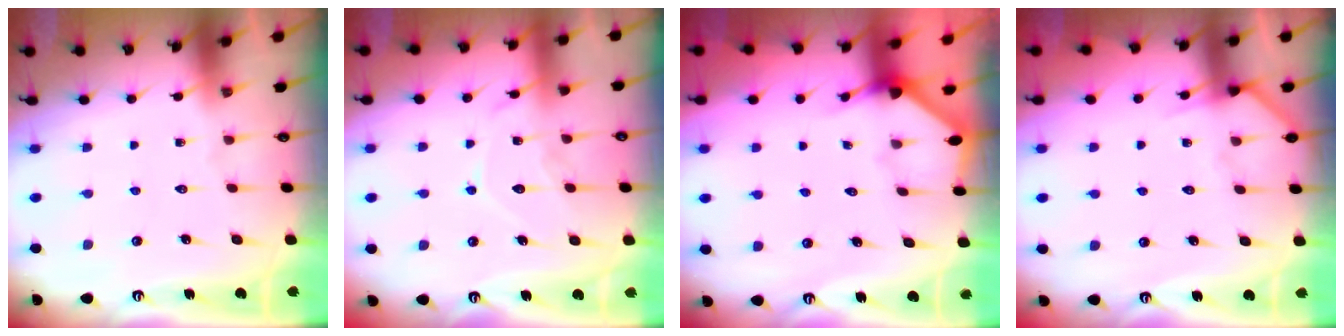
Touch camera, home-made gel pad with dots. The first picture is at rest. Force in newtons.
{"total": 10.5, "press": 10.5, "slide": 0.9}
{"total": 3.4, "press": 3.3, "slide": 0.4}
{"total": 5.7, "press": 5.6, "slide": 0.6}